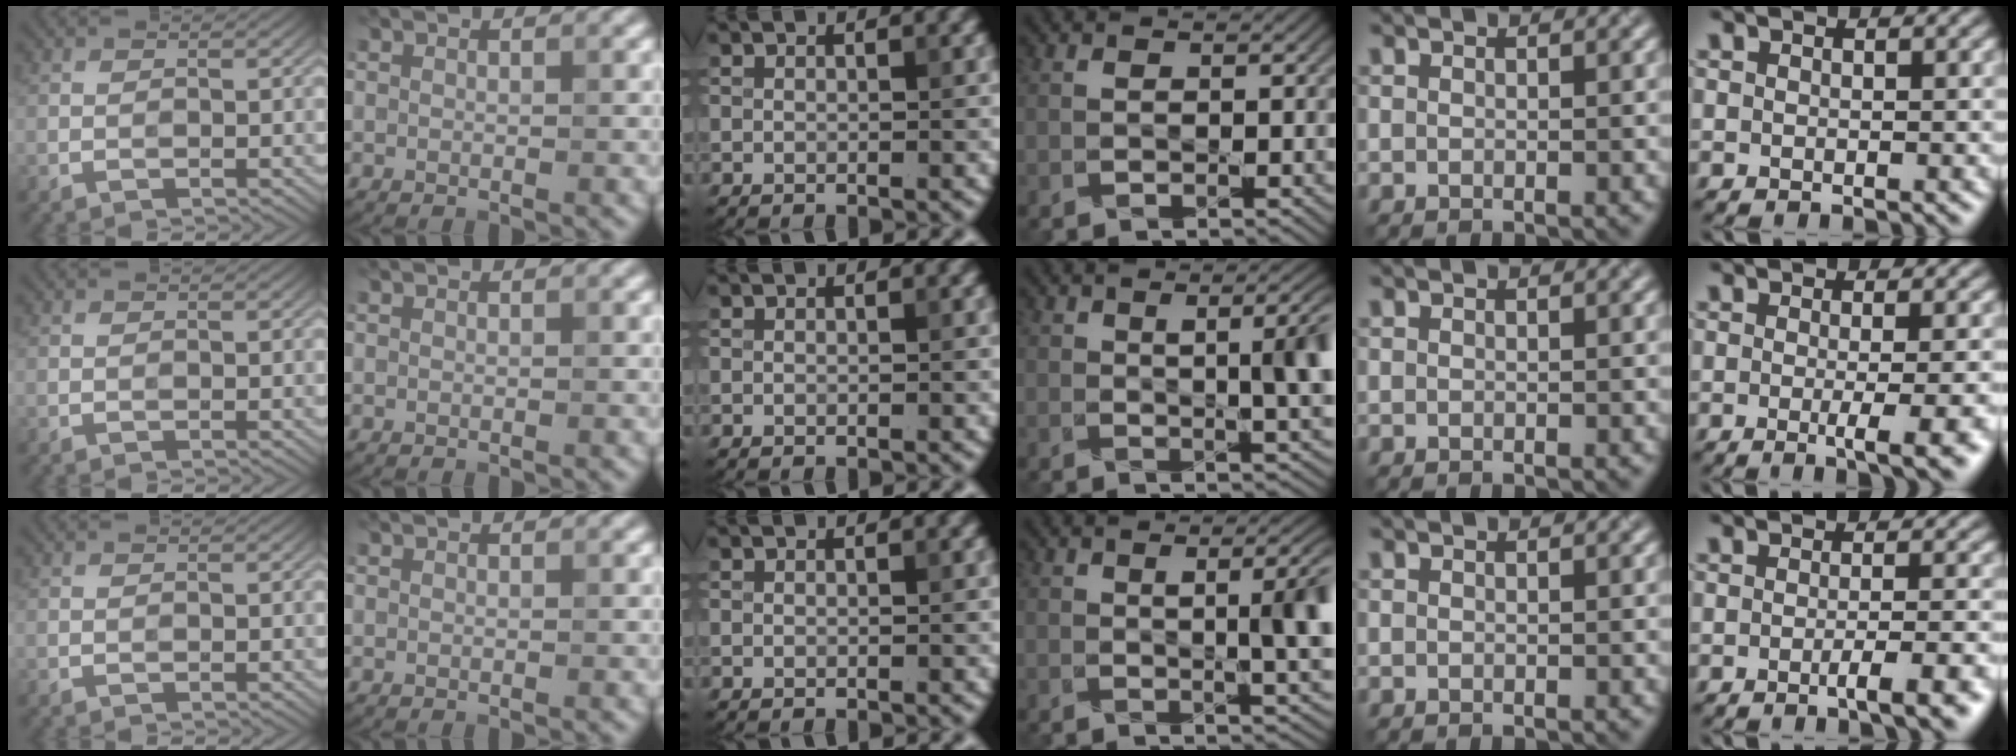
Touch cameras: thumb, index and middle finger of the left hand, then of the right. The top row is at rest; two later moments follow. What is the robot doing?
{"motion": "shake", "object": "plastic piggy bank"}